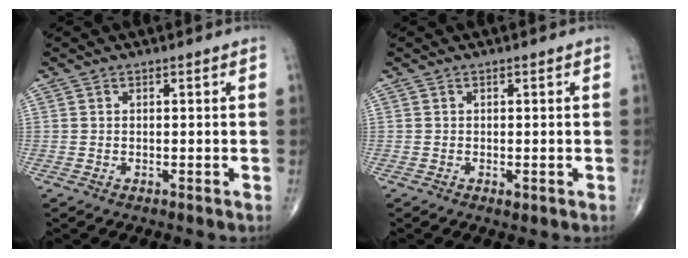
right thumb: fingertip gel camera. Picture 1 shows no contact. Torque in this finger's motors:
{"motor_torque": [0.47, 0.28, 0.00, -0.33, 0.04]}